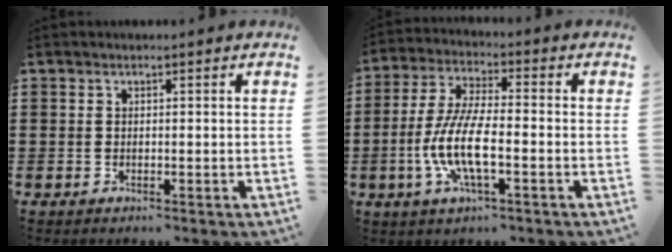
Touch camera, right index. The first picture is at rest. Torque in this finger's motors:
{"motor_torque": [2.14, 0.00, 1.05, 0.21]}